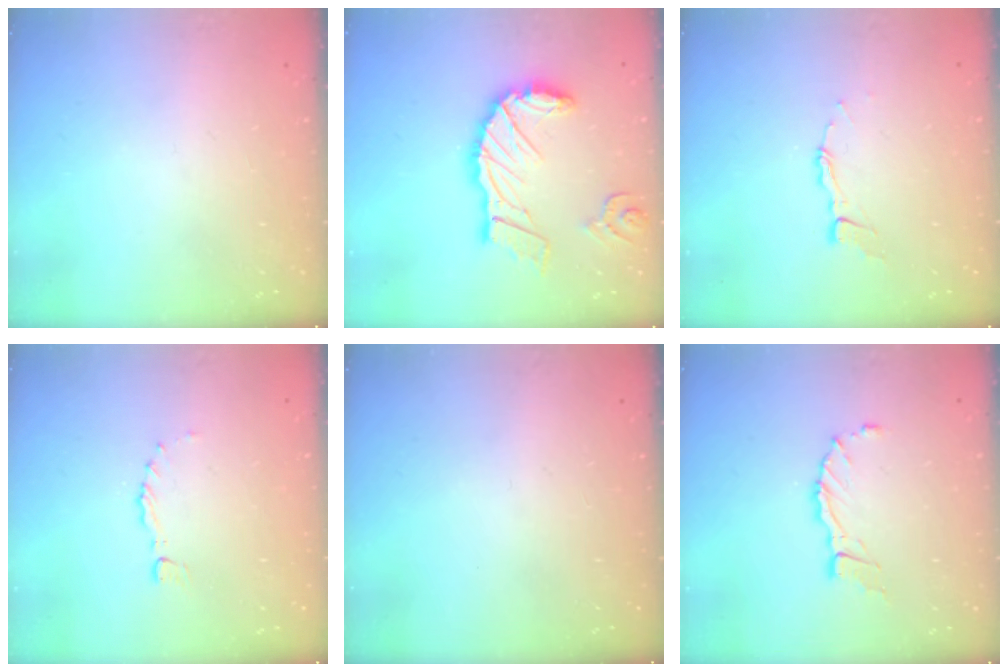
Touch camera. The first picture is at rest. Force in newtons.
{"total": 17.5, "press": 17.4, "slide": 2.0}
{"total": 3.9, "press": 3.9, "slide": 0.2}
{"total": 0.0}
{"total": 0.0}
{"total": 7.9, "press": 7.9, "slide": 0.7}